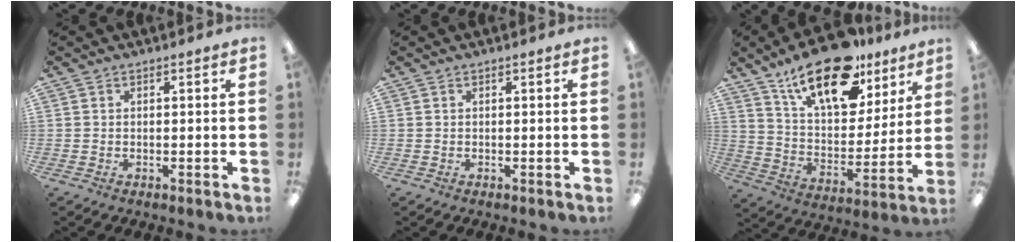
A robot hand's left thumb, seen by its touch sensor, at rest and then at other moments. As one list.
[{"total": 0.0}, {"total": 21.9, "force": [14.8, 9.6, 12.9], "torque": [-0.209, -0.080, 0.256]}]